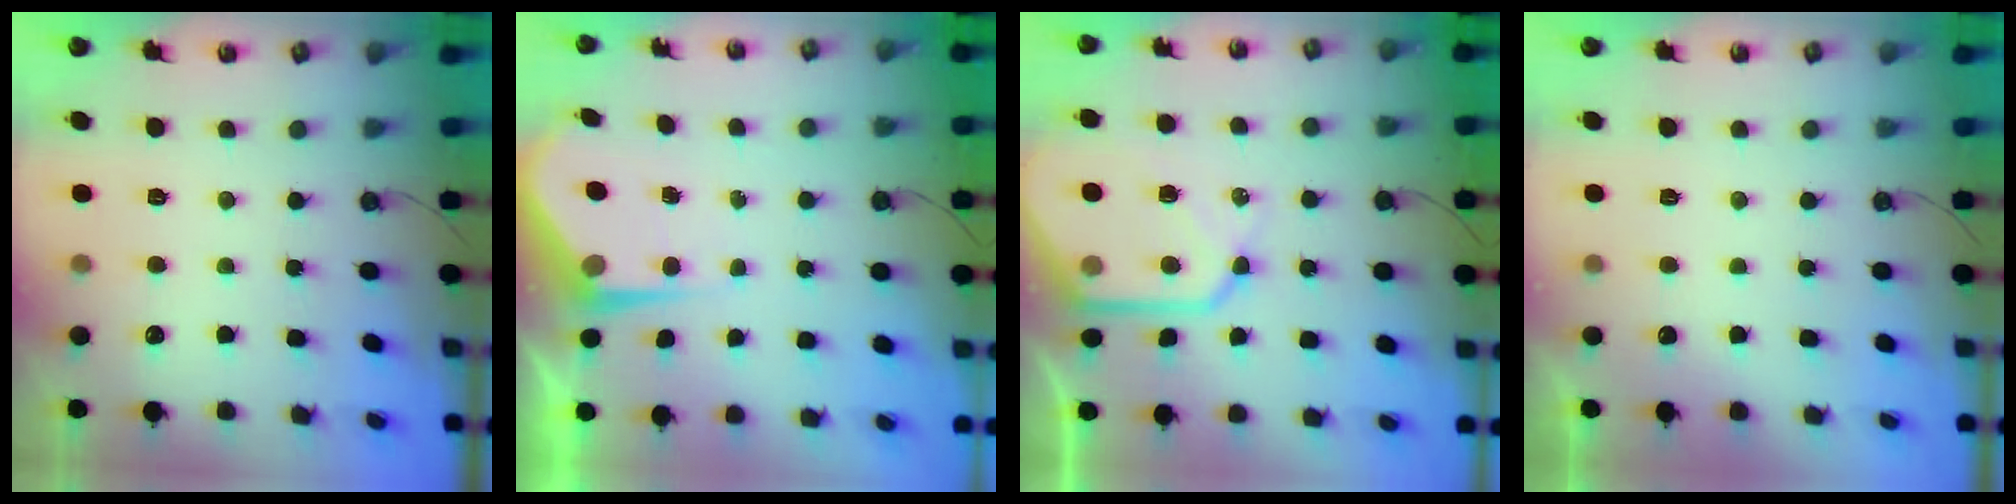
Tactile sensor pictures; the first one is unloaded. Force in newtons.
{"total": 5.9, "press": 5.9, "slide": 0.4}
{"total": 15.8, "press": 15.7, "slide": 1.8}
{"total": 0.0}